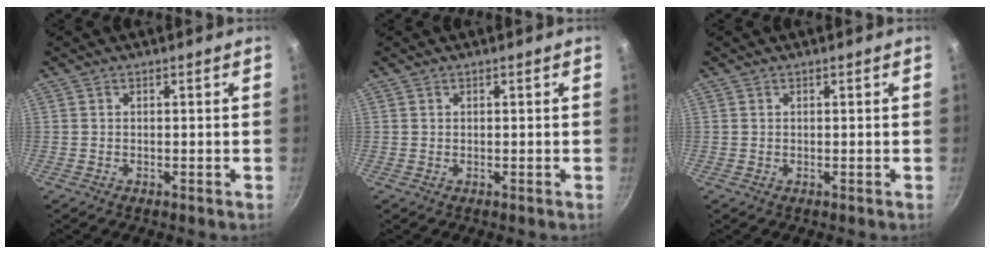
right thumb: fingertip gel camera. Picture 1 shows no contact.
{"total": 0.0}
{"total": 0.0}